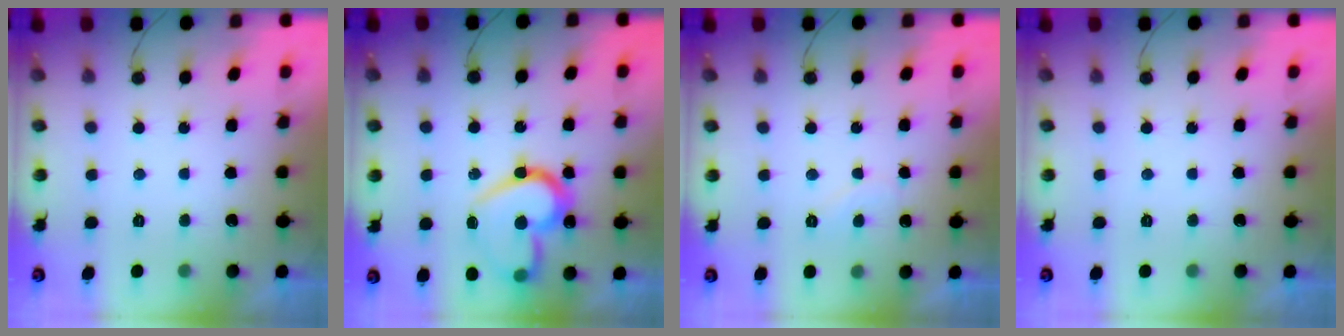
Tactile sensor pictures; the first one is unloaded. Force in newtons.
{"total": 19.4, "press": 19.3, "slide": 2.0}
{"total": 5.0, "press": 4.9, "slide": 0.4}
{"total": 0.0}